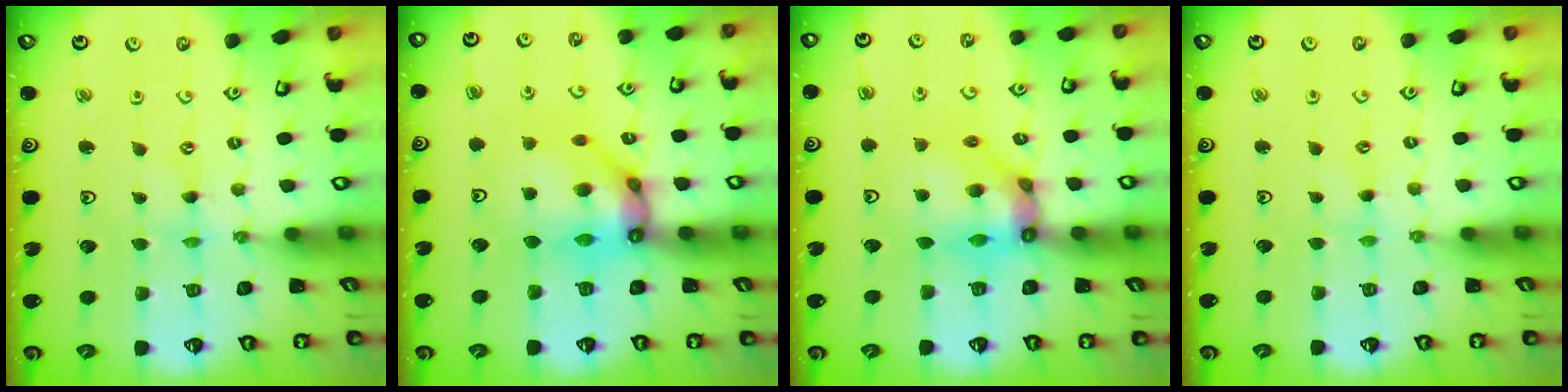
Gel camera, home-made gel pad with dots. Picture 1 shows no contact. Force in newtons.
{"total": 14.1, "press": 14.0, "slide": 1.4}
{"total": 12.2, "press": 12.1, "slide": 1.0}
{"total": 0.9, "press": 0.8, "slide": 0.2}